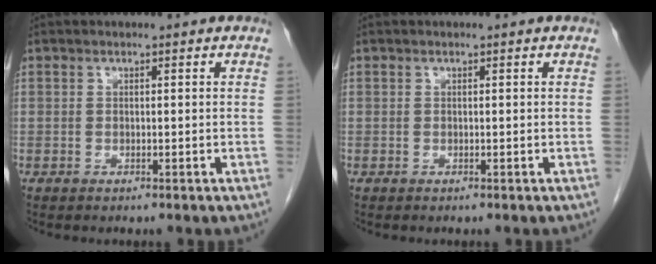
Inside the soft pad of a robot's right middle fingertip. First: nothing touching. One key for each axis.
{"total": 0.0}